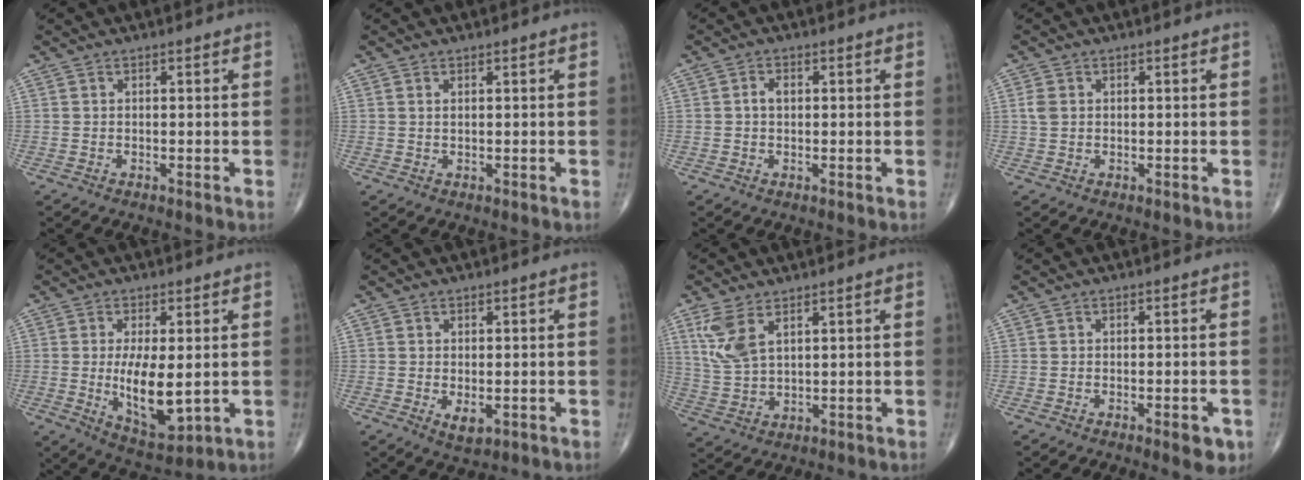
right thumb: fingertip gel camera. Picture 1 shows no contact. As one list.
[{"total": 0.6, "force": [0.3, 0.2, 0.5], "torque": [-0.013, 0.002, 0.007]}, {"total": 2.0, "force": [0.2, 1.3, 1.5], "torque": [-0.024, 0.007, 0.001]}, {"total": 2.1, "force": [0.4, 1.6, 1.3], "torque": [-0.031, 0.002, 0.008]}, {"total": 11.1, "force": [-0.5, 4.6, 10.1], "torque": [-0.162, -0.025, 0.008]}, {"total": 2.9, "force": [-0.6, 1.6, 2.4], "torque": [-0.035, -0.007, -0.001]}, {"total": 7.2, "force": [3.7, 3.3, 5.3], "torque": [-0.118, -0.009, 0.086]}, {"total": 3.5, "force": [-1.6, 1.2, 2.9], "torque": [-0.027, 0.003, -0.016]}]